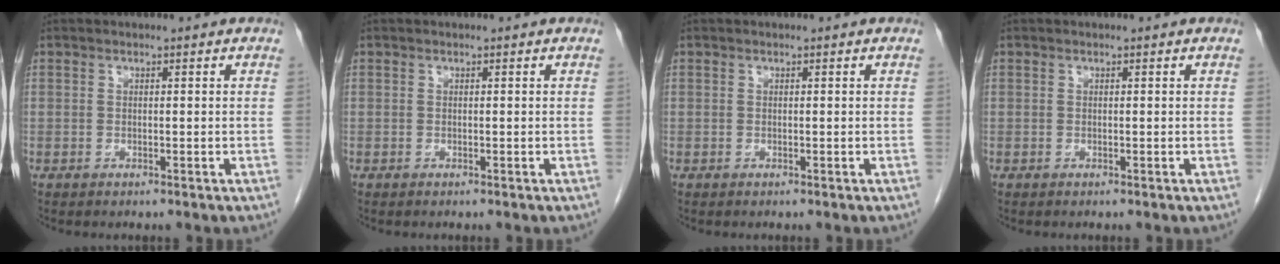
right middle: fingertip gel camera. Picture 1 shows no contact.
{"total": 0.0}
{"total": 0.0}
{"total": 0.0}